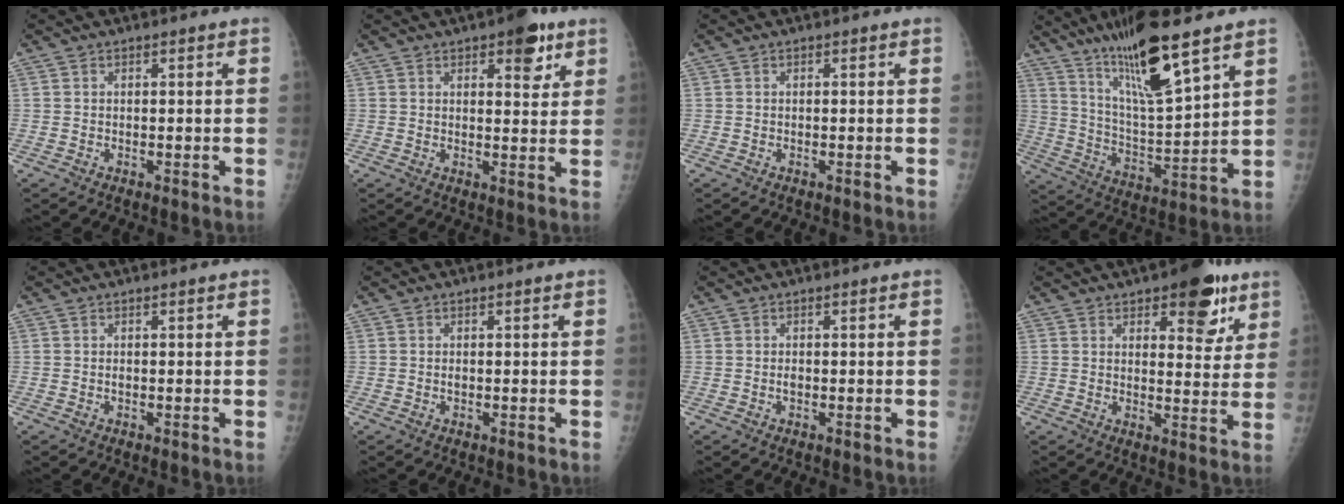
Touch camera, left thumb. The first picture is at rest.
{"total": 6.8, "force": [3.9, 2.9, 4.8], "torque": [-0.039, -0.016, 0.045]}
{"total": 0.0}
{"total": 16.6, "force": [10.8, 2.4, 12.3], "torque": [-0.213, -0.062, 0.204]}
{"total": 0.5, "force": [0.1, 0.3, 0.4], "torque": [-0.006, 0.000, 0.003]}
{"total": 0.6, "force": [0.2, 0.3, 0.5], "torque": [-0.007, 0.001, 0.004]}
{"total": 0.8, "force": [0.0, 0.5, 0.6], "torque": [-0.008, 0.000, -0.001]}
{"total": 11.2, "force": [6.4, 5.1, 7.6], "torque": [-0.059, -0.028, 0.083]}